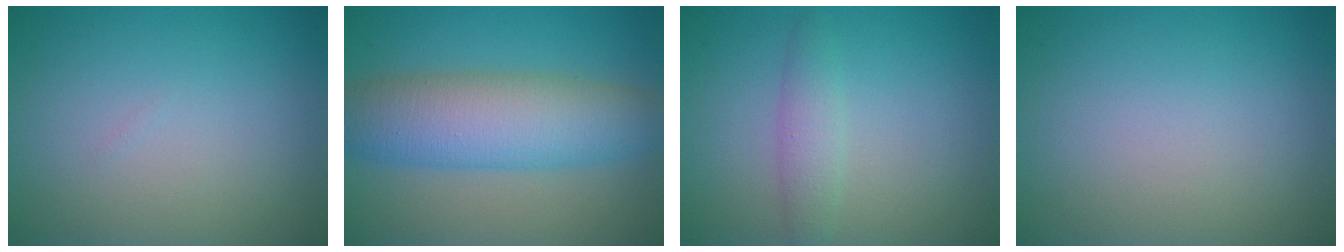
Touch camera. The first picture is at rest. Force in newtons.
{"total": 7.9, "press": 7.9, "slide": 0.1}
{"total": 2.0, "press": 2.0, "slide": 0.1}
{"total": 0.0}